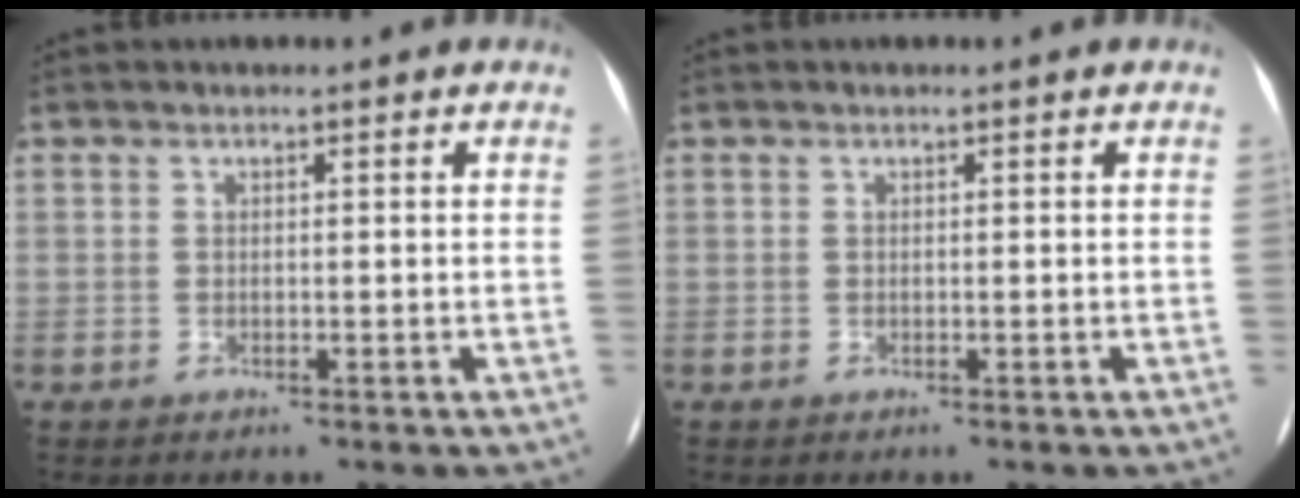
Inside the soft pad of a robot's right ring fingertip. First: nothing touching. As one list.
[{"total": 0.0}]